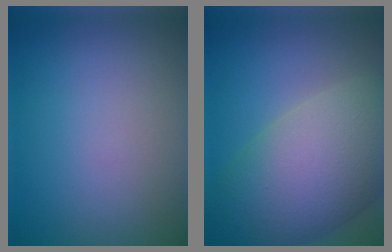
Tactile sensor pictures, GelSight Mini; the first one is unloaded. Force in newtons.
{"total": 11.8, "press": 11.8, "slide": 0.5}